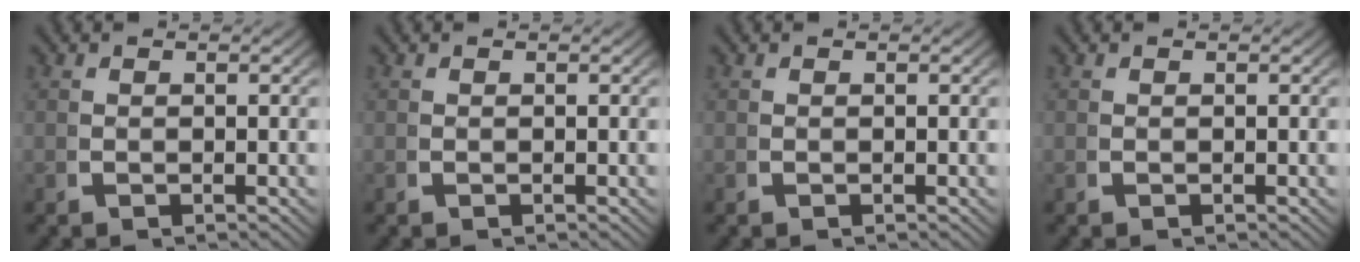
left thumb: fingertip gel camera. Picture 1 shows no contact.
{"total": 0.0}
{"total": 0.0}
{"total": 0.0}